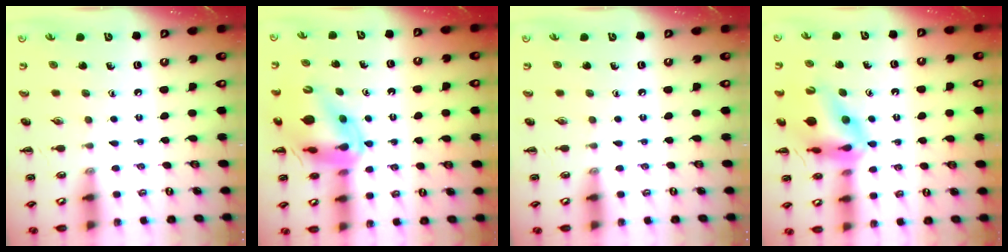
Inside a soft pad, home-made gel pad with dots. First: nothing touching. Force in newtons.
{"total": 14.4, "press": 13.7, "slide": 4.4}
{"total": 0.0}
{"total": 14.4, "press": 13.6, "slide": 4.8}